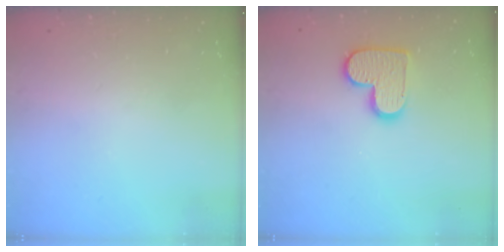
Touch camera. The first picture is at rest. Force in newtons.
{"total": 11.9, "press": 11.9, "slide": 0.6}